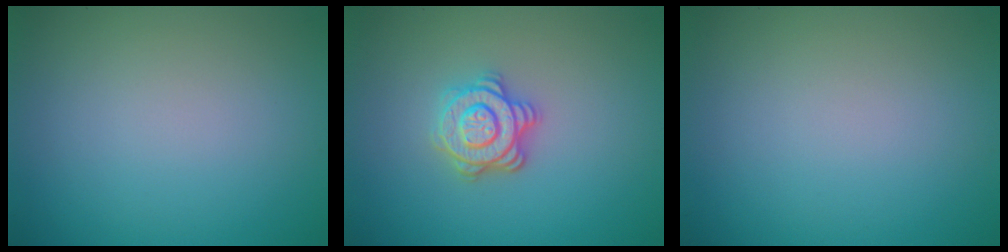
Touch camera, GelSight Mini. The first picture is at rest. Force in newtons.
{"total": 3.6, "press": 3.1, "slide": 1.9}
{"total": 0.0}